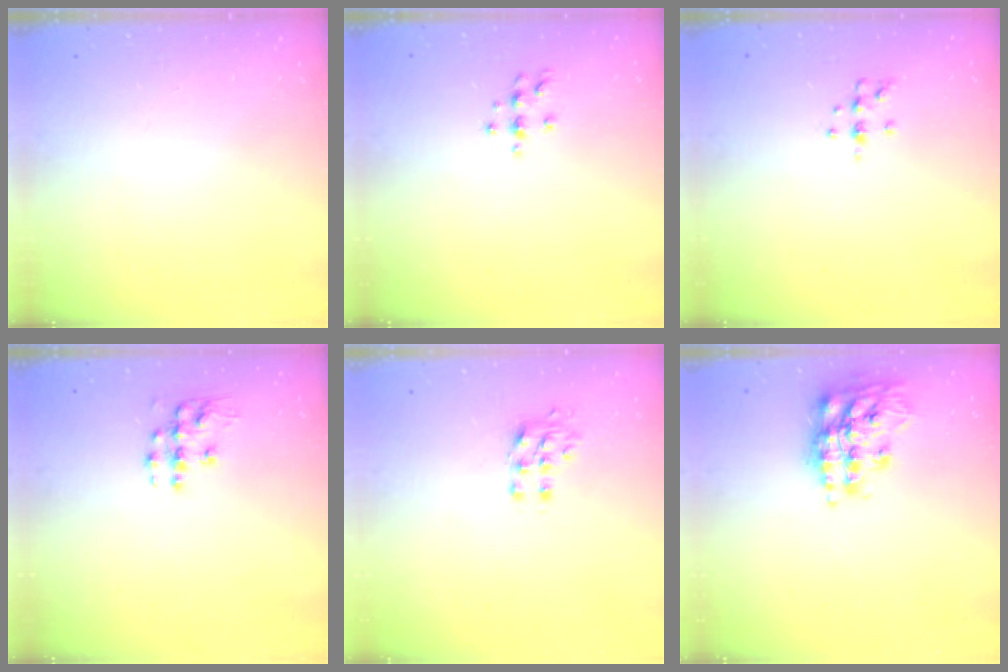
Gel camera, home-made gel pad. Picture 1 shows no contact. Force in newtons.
{"total": 4.2, "press": 4.2, "slide": 0.5}
{"total": 5.4, "press": 5.2, "slide": 1.4}
{"total": 7.8, "press": 7.8, "slide": 0.4}
{"total": 7.1, "press": 7.1, "slide": 0.8}
{"total": 16.5, "press": 16.5, "slide": 1.1}